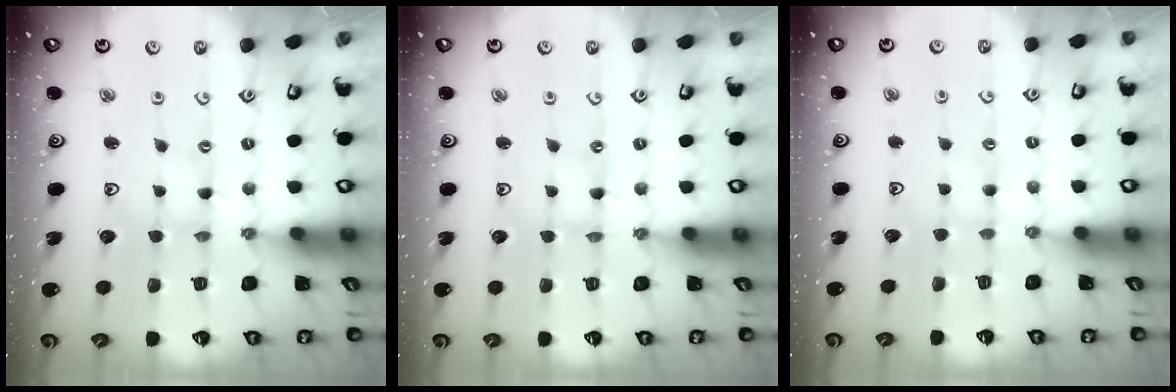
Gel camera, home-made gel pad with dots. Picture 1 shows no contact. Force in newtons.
{"total": 0.0}
{"total": 1.5, "press": 1.5, "slide": 0.3}